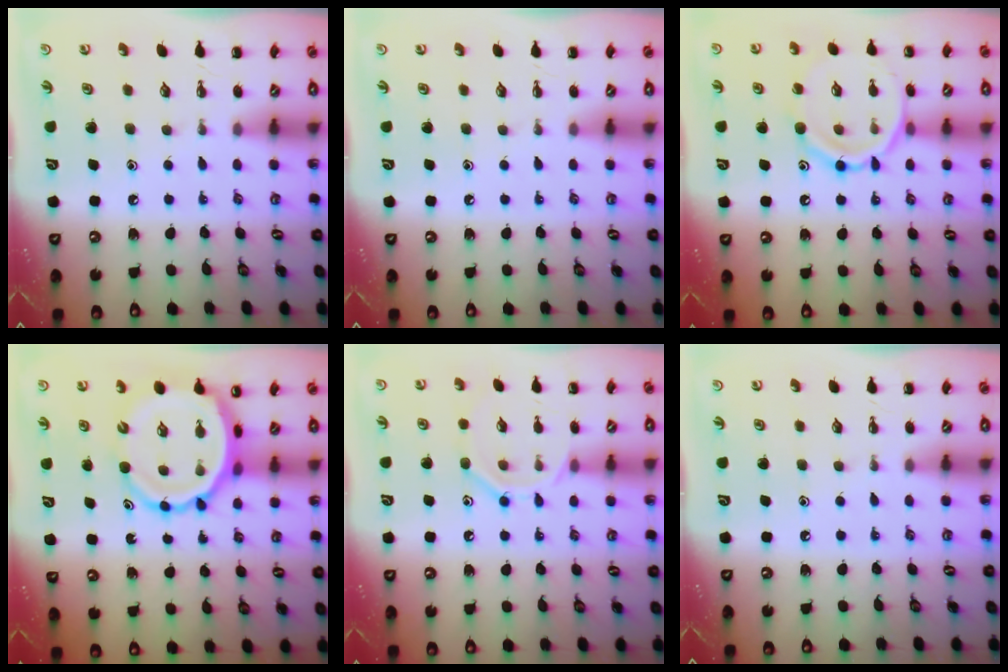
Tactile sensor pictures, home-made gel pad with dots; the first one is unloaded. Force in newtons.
{"total": 0.0}
{"total": 13.9, "press": 13.8, "slide": 1.2}
{"total": 12.2, "press": 11.7, "slide": 3.7}
{"total": 9.3, "press": 9.3, "slide": 0.8}
{"total": 0.0}